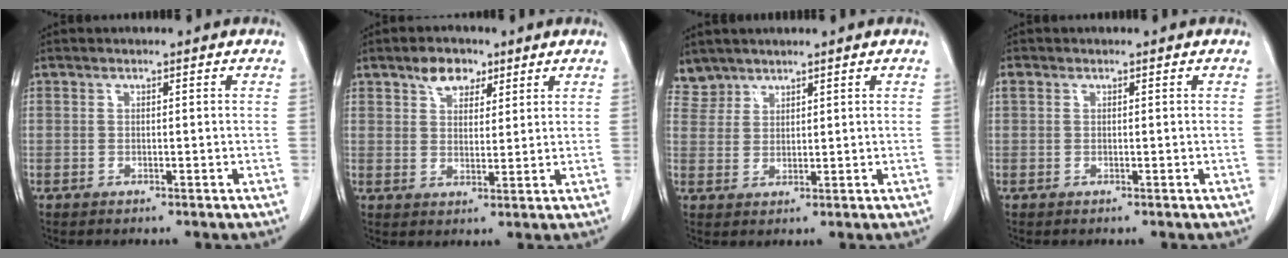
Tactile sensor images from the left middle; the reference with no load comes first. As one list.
[{"total": 4.8, "force": [3.1, 2.8, 2.3], "torque": [-0.038, 0.012, 0.054]}, {"total": 3.5, "force": [3.1, 1.4, -0.6], "torque": [0.016, 0.008, 0.066]}, {"total": 0.8, "force": [0.4, 0.6, 0.3], "torque": [-0.010, 0.013, 0.008]}]